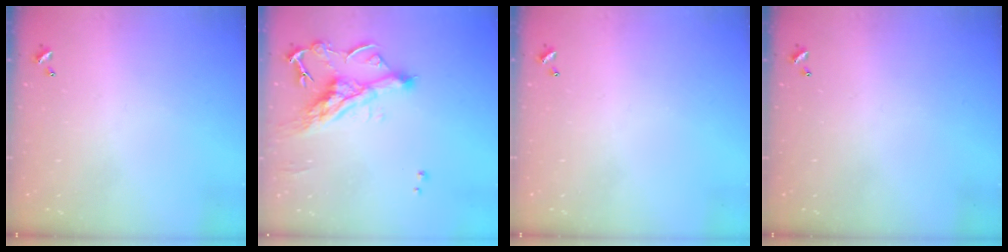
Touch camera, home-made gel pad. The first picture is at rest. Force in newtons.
{"total": 8.0, "press": 7.9, "slide": 1.2}
{"total": 0.0}
{"total": 0.0}